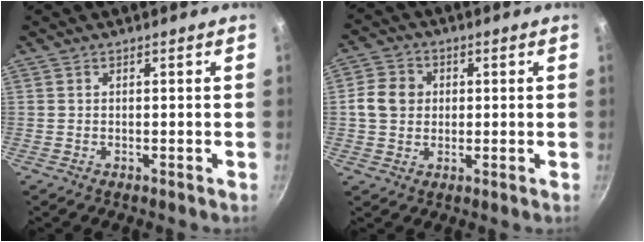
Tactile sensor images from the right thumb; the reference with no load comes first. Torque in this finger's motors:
{"motor_torque": [-0.40, 0.42, 0.42, -0.38, 0.15]}